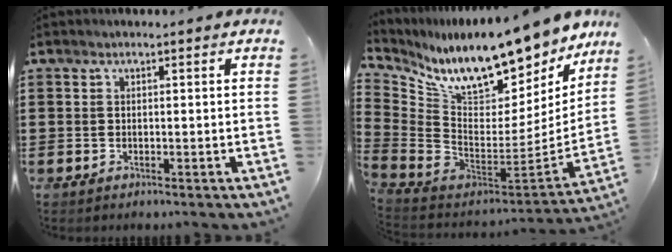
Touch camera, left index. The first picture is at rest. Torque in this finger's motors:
{"motor_torque": [2.14, 0.00, 1.05, 0.21]}